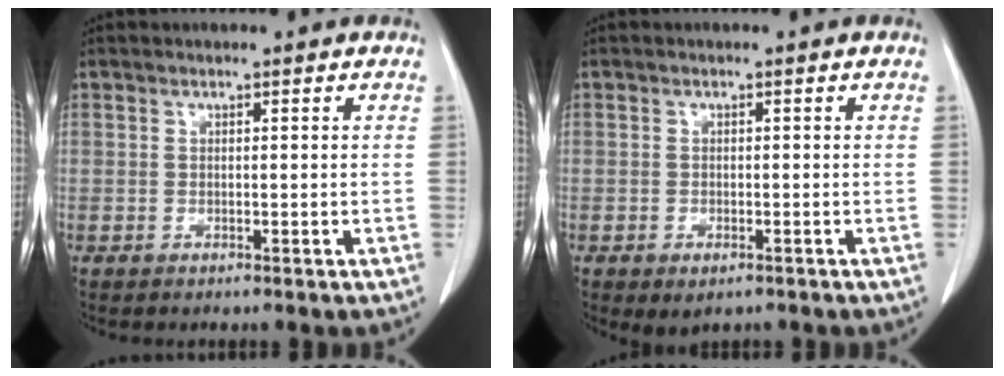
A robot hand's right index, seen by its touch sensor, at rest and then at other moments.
{"total": 2.4, "force": [-1.3, 1.4, 1.5], "torque": [-0.018, -0.003, -0.008]}